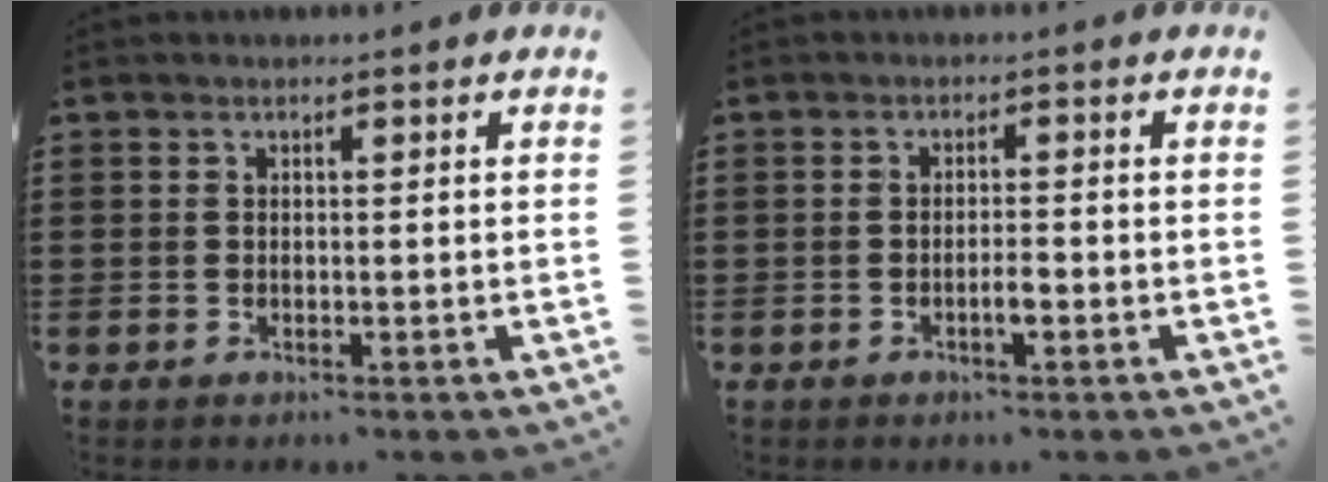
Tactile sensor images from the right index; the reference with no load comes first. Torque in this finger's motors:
{"motor_torque": [0.41, 0.38, 0.06, 0.01]}